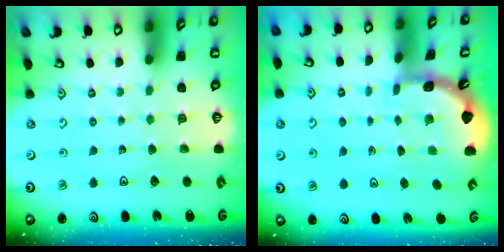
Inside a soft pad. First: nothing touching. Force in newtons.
{"total": 1.7, "press": 1.7, "slide": 0.1}